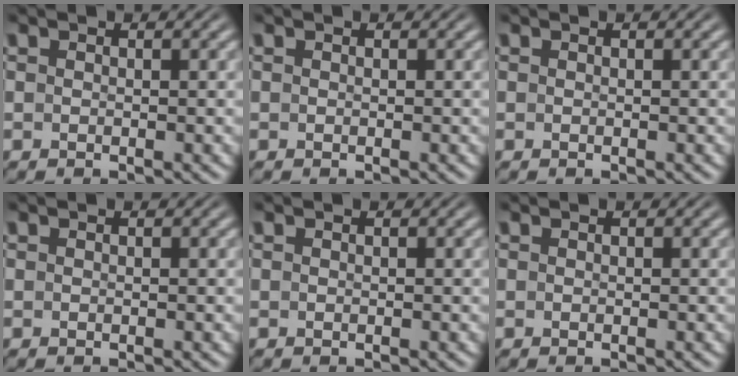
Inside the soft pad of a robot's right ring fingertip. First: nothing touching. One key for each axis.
{"total": 0.0}
{"total": 0.0}
{"total": 0.0}
{"total": 0.0}
{"total": 0.0}